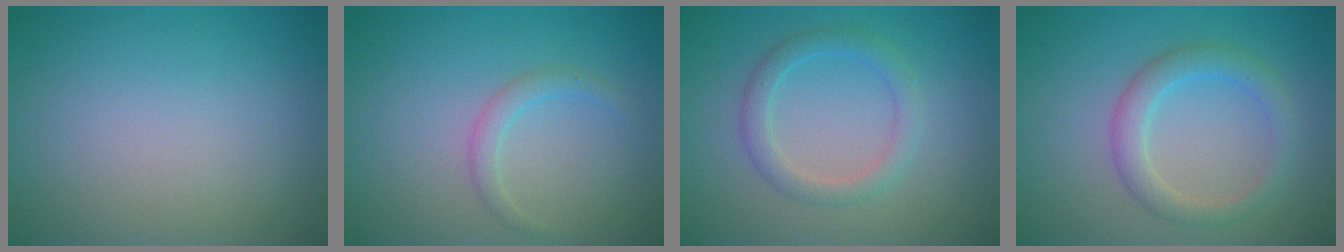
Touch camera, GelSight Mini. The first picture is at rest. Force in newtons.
{"total": 1.4, "press": 1.4, "slide": 0.1}
{"total": 2.4, "press": 2.4, "slide": 0.1}
{"total": 2.9, "press": 2.9, "slide": 0.2}